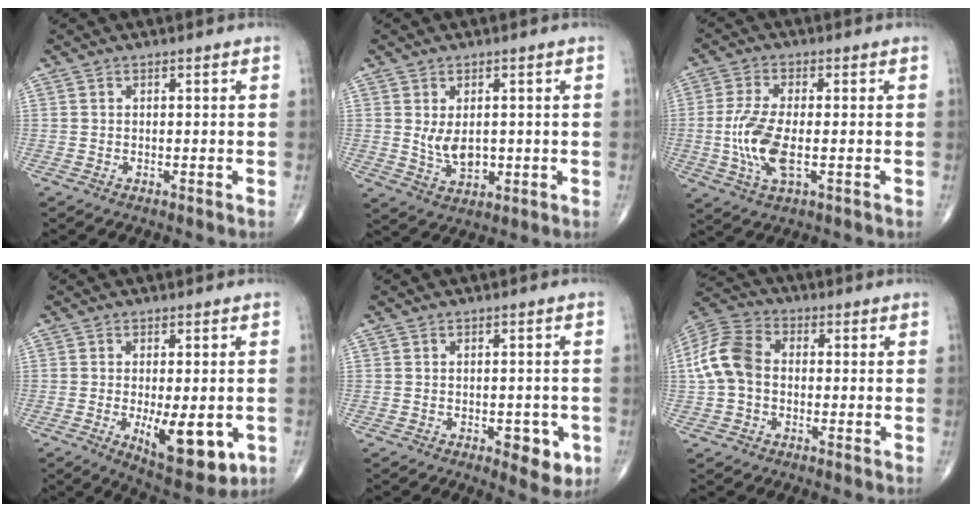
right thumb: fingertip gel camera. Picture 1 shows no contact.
{"total": 5.6, "force": [0.4, 3.5, 4.3], "torque": [-0.064, -0.014, 0.018]}
{"total": 9.4, "force": [-1.5, 3.7, 8.6], "torque": [-0.197, -0.004, -0.029]}
{"total": 12.5, "force": [-3.0, 5.0, 11.0], "torque": [-0.151, -0.022, -0.033]}
{"total": 5.7, "force": [-2.1, 2.8, 4.5], "torque": [-0.036, 0.001, -0.021]}
{"total": 10.9, "force": [-0.2, 8.1, 7.3], "torque": [-0.147, 0.032, -0.016]}